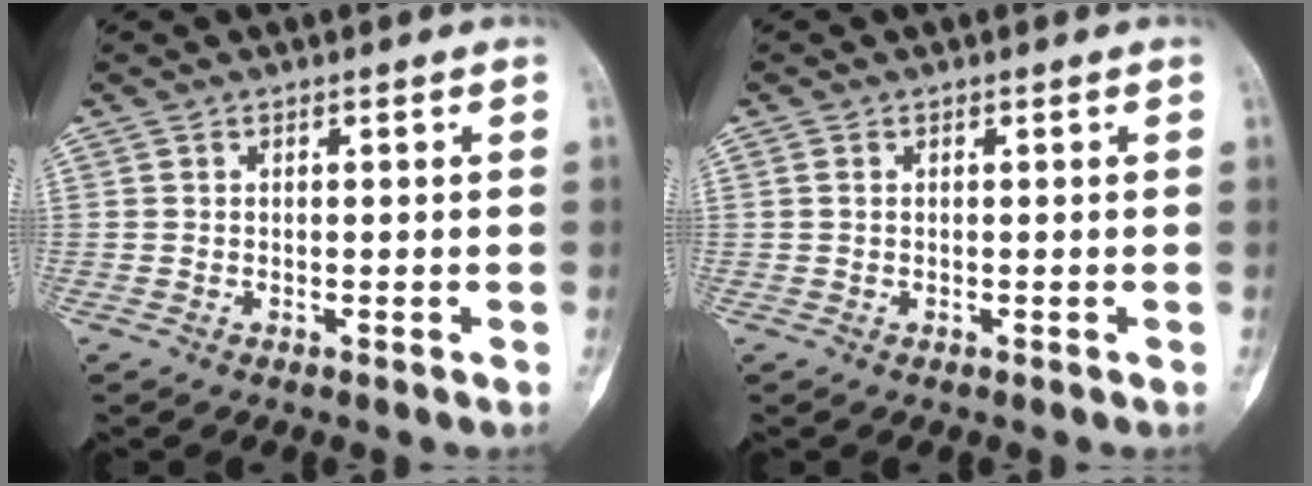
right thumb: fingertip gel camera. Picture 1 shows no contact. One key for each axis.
{"total": 0.7, "fx": 0.3, "fy": 0.5, "fz": 0.4, "tx": -0.007, "ty": 0.002, "tz": 0.005}